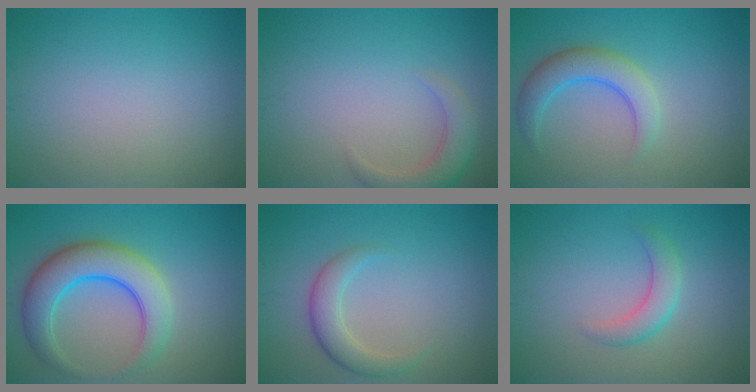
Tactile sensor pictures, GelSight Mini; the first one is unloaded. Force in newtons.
{"total": 3.5, "press": 3.5, "slide": 0.4}
{"total": 4.0, "press": 4.0, "slide": 0.3}
{"total": 7.0, "press": 7.0, "slide": 0.1}
{"total": 2.9, "press": 2.9, "slide": 0.2}
{"total": 2.5, "press": 2.5, "slide": 0.1}